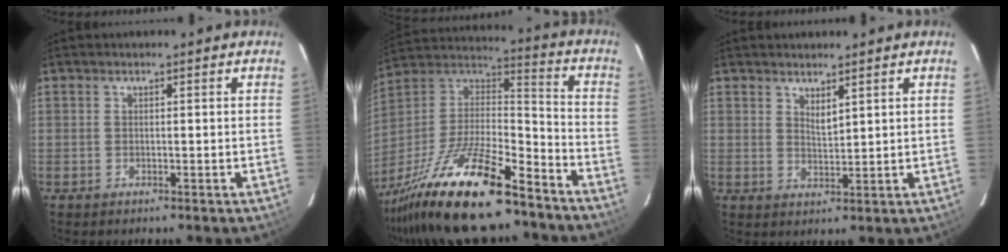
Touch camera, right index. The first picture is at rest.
{"total": 24.6, "force": [-17.8, 6.4, 15.8], "torque": [-0.316, -0.020, -0.306]}
{"total": 2.6, "force": [2.0, 0.7, 1.5], "torque": [-0.027, -0.003, 0.034]}